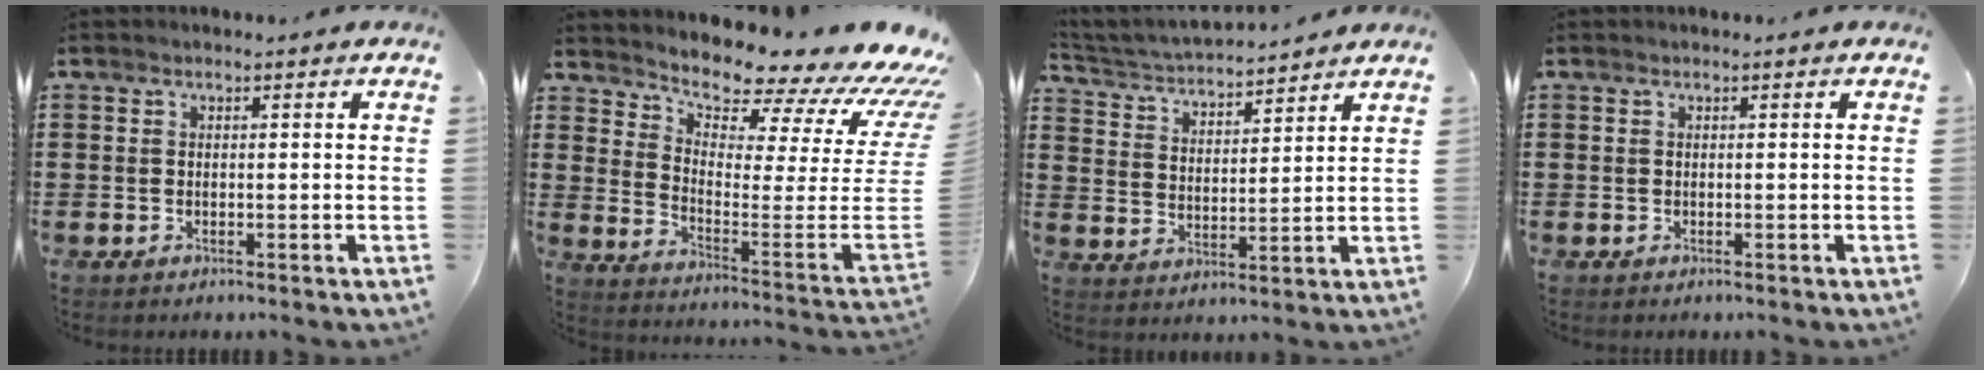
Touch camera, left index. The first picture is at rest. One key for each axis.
{"total": 6.9, "fx": 6.4, "fy": 0.7, "fz": 2.4, "tx": -0.062, "ty": -0.084, "tz": 0.103}
{"total": 4.1, "fx": 4.0, "fy": 0.2, "fz": 0.6, "tx": -0.032, "ty": -0.027, "tz": 0.067}
{"total": 0.0}